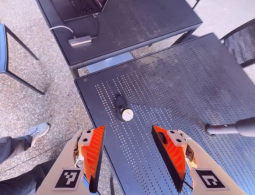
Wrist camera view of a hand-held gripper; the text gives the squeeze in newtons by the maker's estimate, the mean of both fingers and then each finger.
{"total": 0.0}